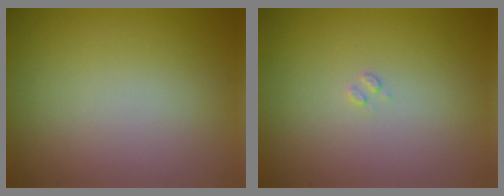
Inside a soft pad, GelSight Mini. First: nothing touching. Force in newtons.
{"total": 0.6, "press": 0.6, "slide": 0.2}